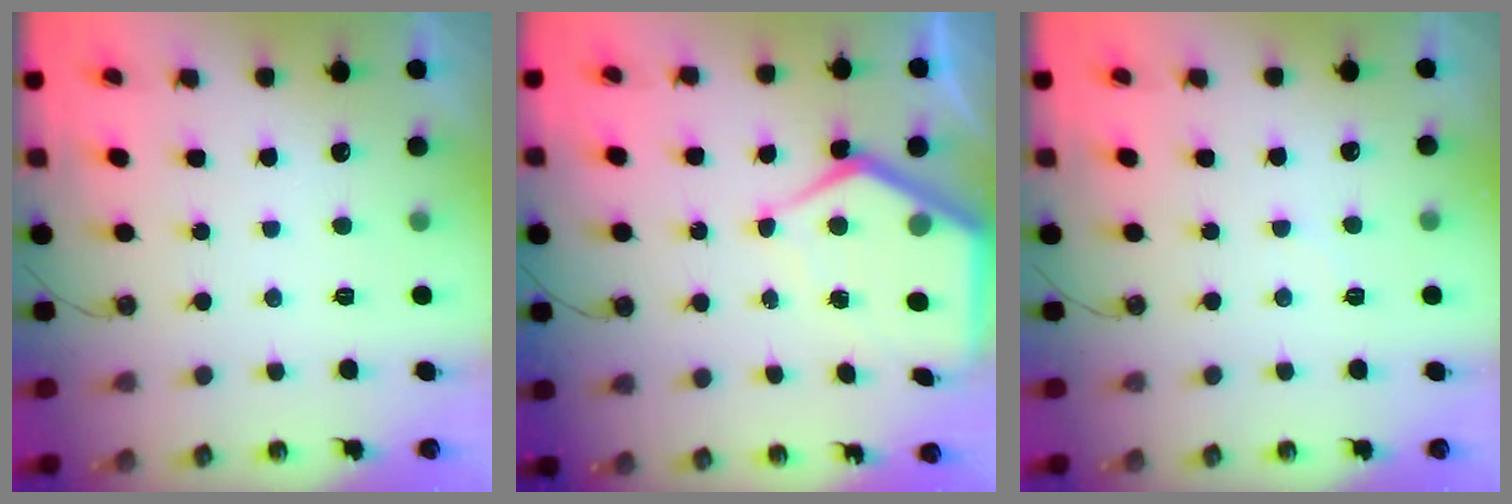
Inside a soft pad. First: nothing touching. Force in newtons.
{"total": 10.1, "press": 10.0, "slide": 1.0}
{"total": 4.1, "press": 4.1, "slide": 0.6}